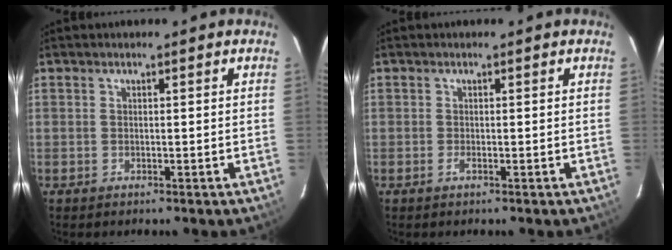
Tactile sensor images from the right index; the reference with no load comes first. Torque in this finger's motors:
{"motor_torque": [0.38, -0.02, 0.10, 0.02]}